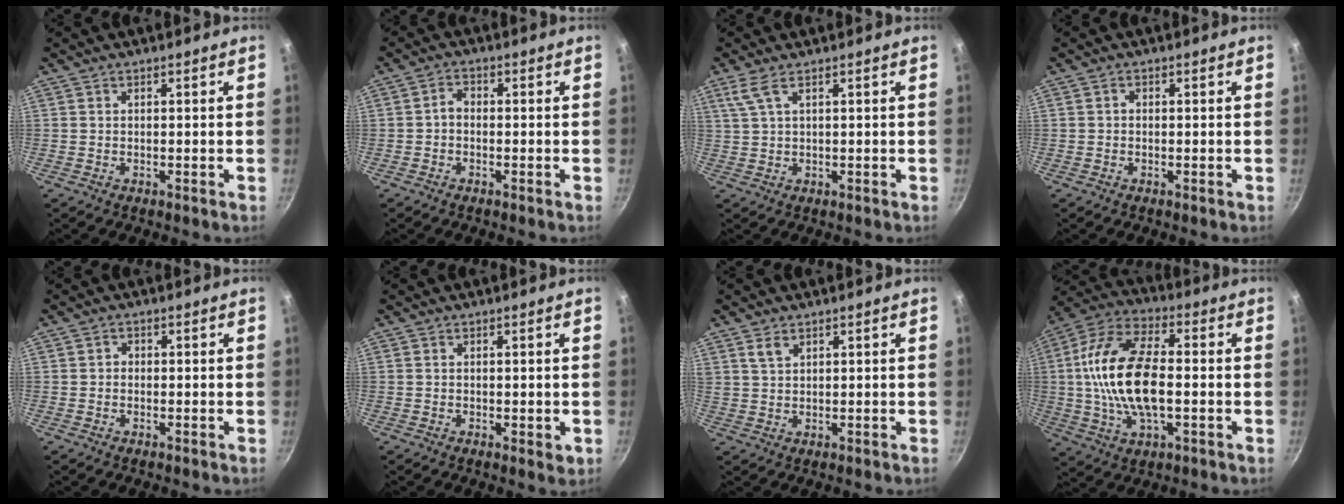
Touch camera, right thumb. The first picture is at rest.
{"total": 2.1, "force": [-0.7, 1.5, 1.4], "torque": [-0.024, 0.015, -0.019]}
{"total": 3.2, "force": [1.7, 0.9, 2.6], "torque": [-0.064, 0.002, 0.041]}
{"total": 0.6, "force": [-0.1, 0.6, 0.3], "torque": [-0.004, 0.004, -0.003]}
{"total": 1.1, "force": [-0.1, 1.0, 0.5], "torque": [-0.005, 0.004, -0.004]}
{"total": 1.6, "force": [-0.2, 0.7, 1.4], "torque": [-0.016, -0.006, -0.002]}
{"total": 2.8, "force": [1.7, 1.5, 1.7], "torque": [-0.030, -0.003, 0.037]}
{"total": 18.1, "force": [-0.4, 9.1, 15.6], "torque": [-0.291, 0.029, -0.022]}